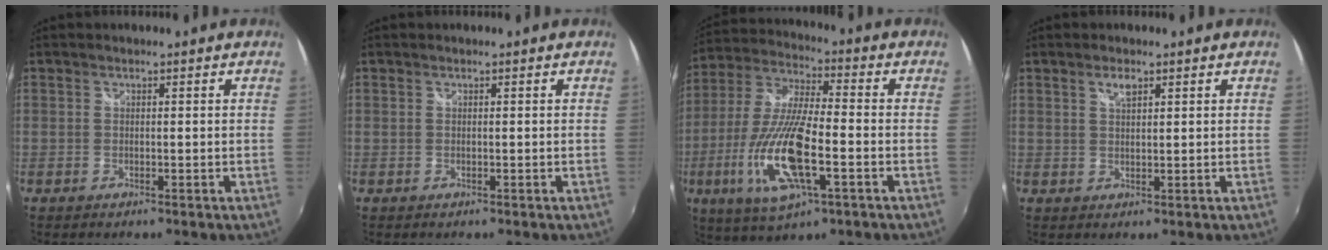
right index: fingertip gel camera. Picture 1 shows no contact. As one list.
[{"total": 0.0}, {"total": 17.5, "force": [-5.6, 4.9, 15.9], "torque": [-0.336, -0.021, -0.107]}, {"total": 2.3, "force": [1.5, 0.7, 1.6], "torque": [-0.026, 0.002, 0.025]}]